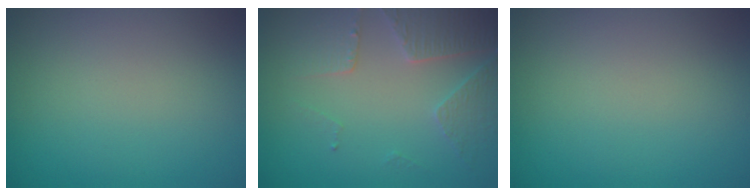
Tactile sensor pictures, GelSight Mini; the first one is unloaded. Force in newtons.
{"total": 3.6, "press": 3.2, "slide": 1.5}
{"total": 0.0}